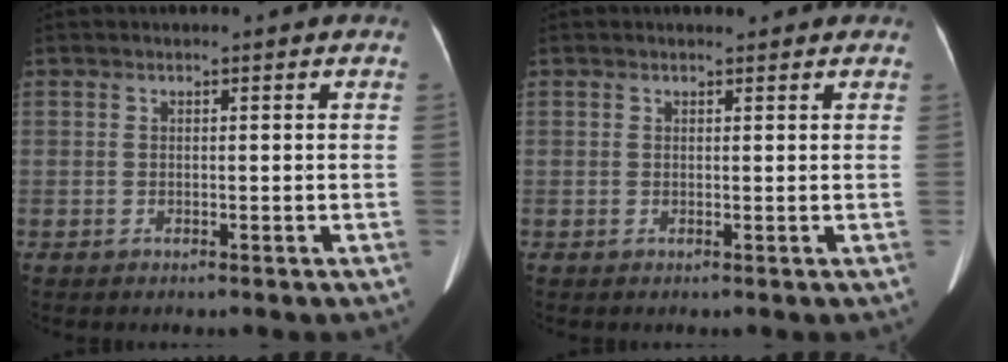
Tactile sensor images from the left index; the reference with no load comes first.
{"total": 1.4, "force": [1.2, 0.6, 0.4], "torque": [-0.005, 0.009, 0.012]}